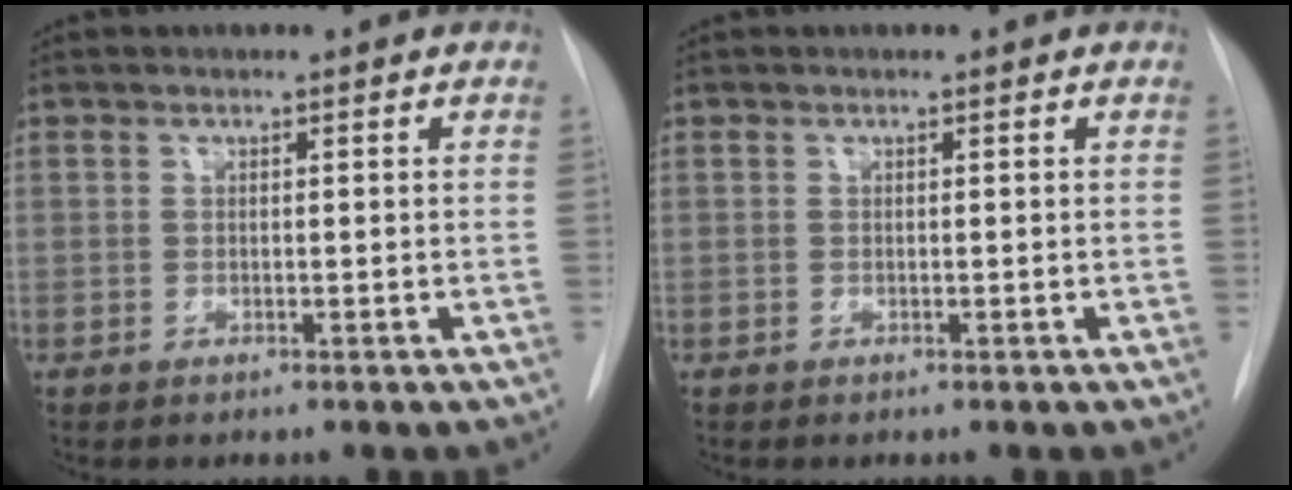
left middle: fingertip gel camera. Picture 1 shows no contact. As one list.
[{"total": 0.0}]